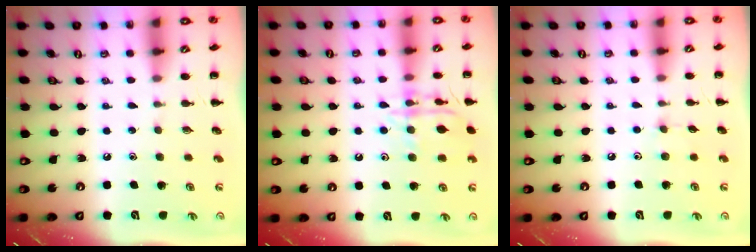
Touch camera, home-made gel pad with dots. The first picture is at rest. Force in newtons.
{"total": 13.6, "press": 13.6, "slide": 0.8}
{"total": 4.2, "press": 3.8, "slide": 1.7}